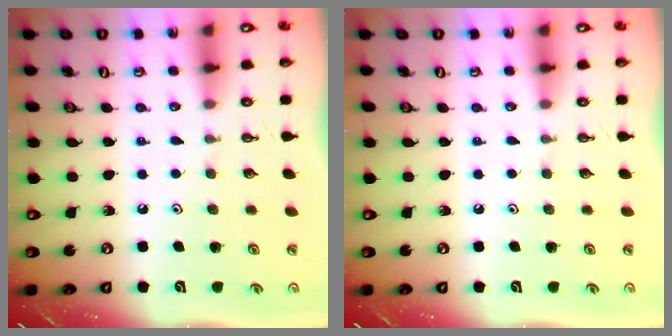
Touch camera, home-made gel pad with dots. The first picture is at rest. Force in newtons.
{"total": 0.0}